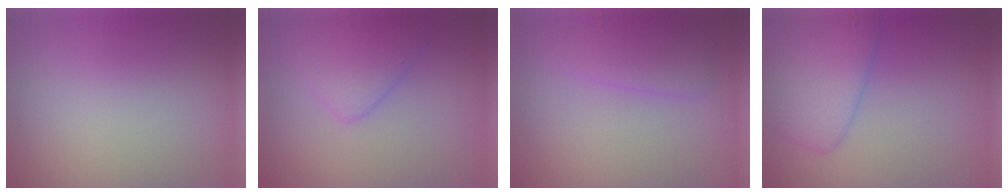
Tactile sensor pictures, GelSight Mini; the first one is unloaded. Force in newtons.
{"total": 2.9, "press": 2.9, "slide": 0.1}
{"total": 2.3, "press": 2.3, "slide": 0.0}
{"total": 4.2, "press": 4.2, "slide": 0.2}